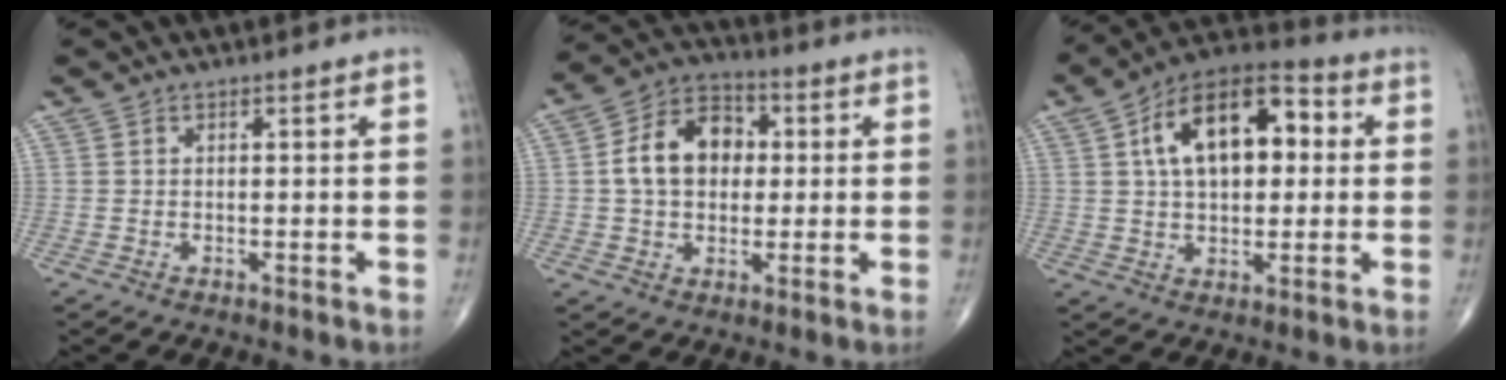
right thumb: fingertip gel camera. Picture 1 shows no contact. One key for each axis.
{"total": 12.0, "fx": 1.1, "fy": 8.7, "fz": 8.1, "tx": -0.118, "ty": 0.021, "tz": 0.010}
{"total": 17.2, "fx": 3.6, "fy": 9.6, "fz": 13.8, "tx": -0.200, "ty": 0.027, "tz": 0.050}